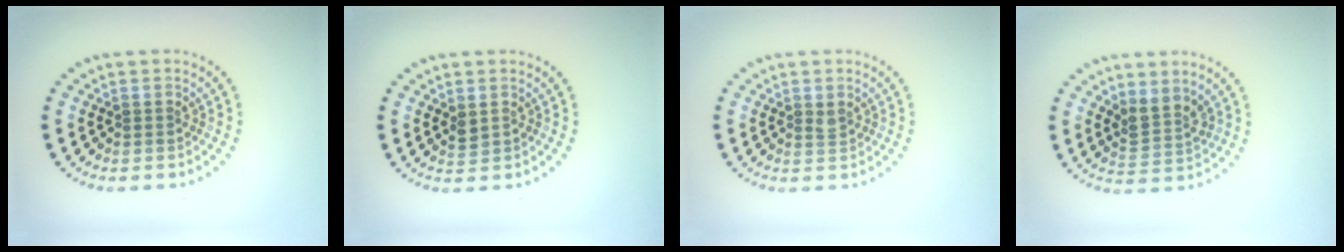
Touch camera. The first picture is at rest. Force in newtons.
{"total": 1.0, "press": 1.0, "slide": 0.2}
{"total": 0.6, "press": 0.5, "slide": 0.3}
{"total": 2.6, "press": 1.9, "slide": 1.7}